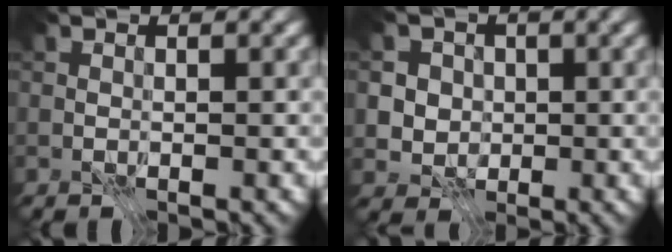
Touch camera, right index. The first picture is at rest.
{"total": 4.3, "force": [0.6, 4.0, 1.4], "torque": [-0.016, 0.009, 0.003]}